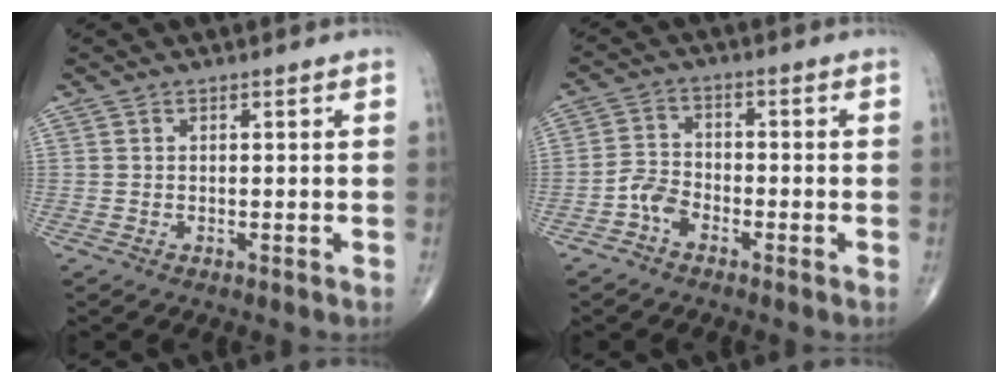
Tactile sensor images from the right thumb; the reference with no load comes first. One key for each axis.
{"total": 4.2, "fx": -2.6, "fy": 2.4, "fz": 2.1, "tx": -0.025, "ty": 0.017, "tz": -0.059}